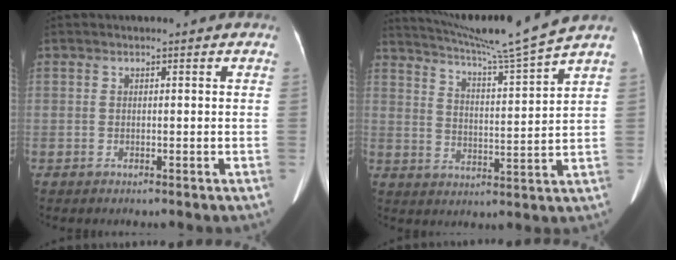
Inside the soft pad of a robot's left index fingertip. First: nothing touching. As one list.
[{"total": 12.6, "force": [11.3, -3.3, 4.3], "torque": [-0.083, -0.038, 0.183]}]